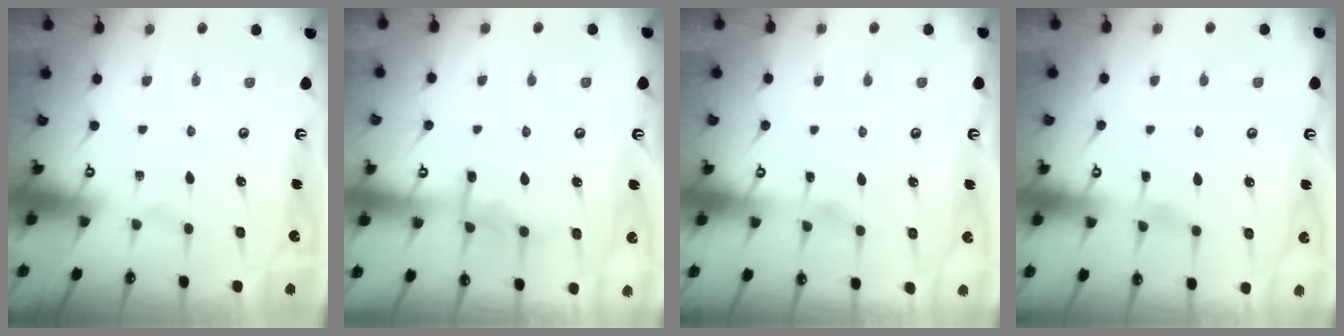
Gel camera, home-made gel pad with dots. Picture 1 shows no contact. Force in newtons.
{"total": 8.9, "press": 8.9, "slide": 0.9}
{"total": 2.1, "press": 2.1, "slide": 0.2}
{"total": 4.1, "press": 4.0, "slide": 0.7}